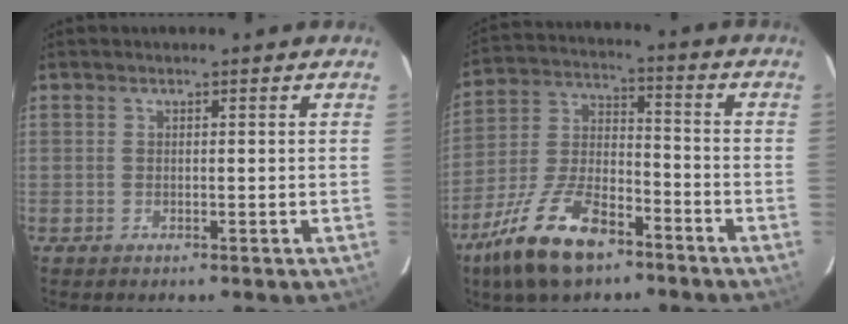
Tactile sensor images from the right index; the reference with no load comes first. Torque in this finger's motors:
{"motor_torque": [1.14, -1.00, 0.96, 0.19]}